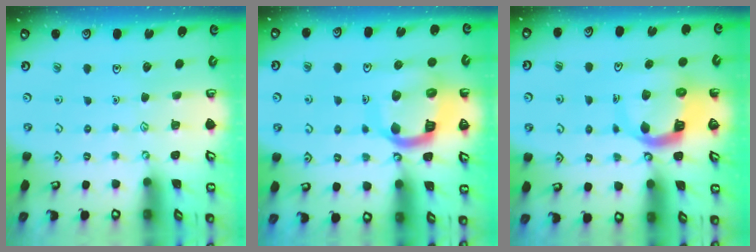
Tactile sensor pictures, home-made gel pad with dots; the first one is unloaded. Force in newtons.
{"total": 14.1, "press": 14.0, "slide": 1.6}
{"total": 9.4, "press": 9.3, "slide": 1.3}